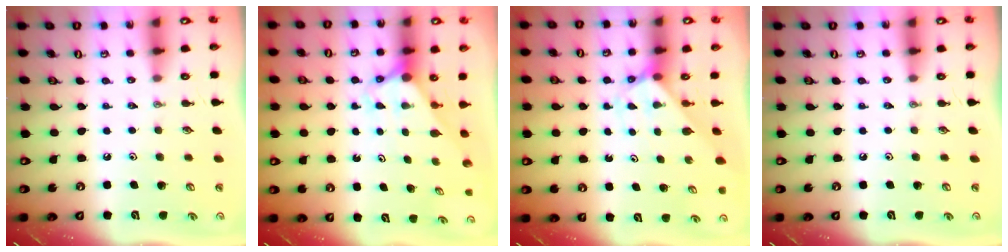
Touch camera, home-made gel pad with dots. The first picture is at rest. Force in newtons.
{"total": 3.0, "press": 3.0, "slide": 0.0}
{"total": 2.0, "press": 2.0, "slide": 0.1}
{"total": 0.0}